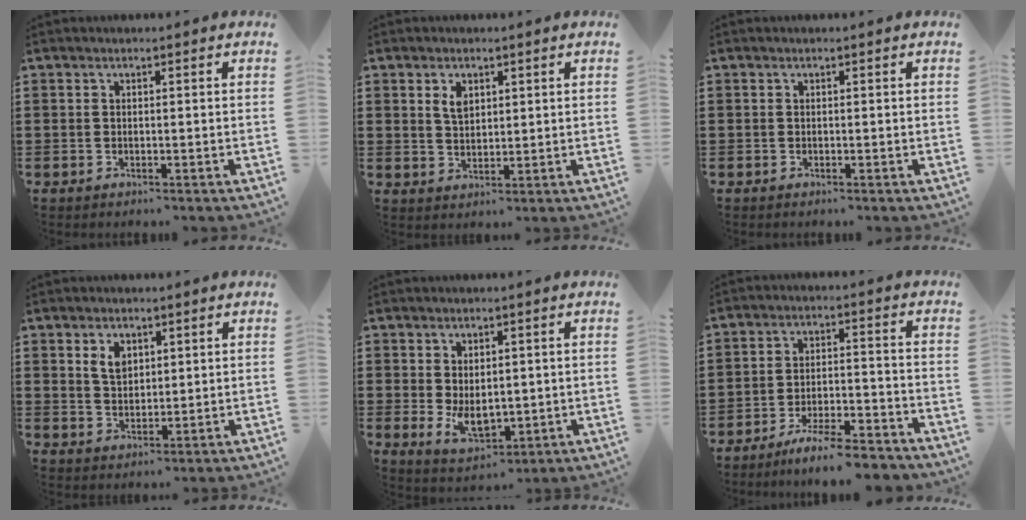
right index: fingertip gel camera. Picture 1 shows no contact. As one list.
[{"total": 2.8, "force": [1.4, 1.6, 1.9], "torque": [-0.042, 0.006, 0.025]}, {"total": 0.0}, {"total": 3.5, "force": [1.7, 2.3, 2.1], "torque": [-0.049, 0.008, 0.031]}, {"total": 5.0, "force": [0.0, 3.3, 3.8], "torque": [-0.064, -0.003, -0.002]}, {"total": 6.9, "force": [-6.3, 0.3, 2.9], "torque": [-0.057, 0.000, -0.121]}]